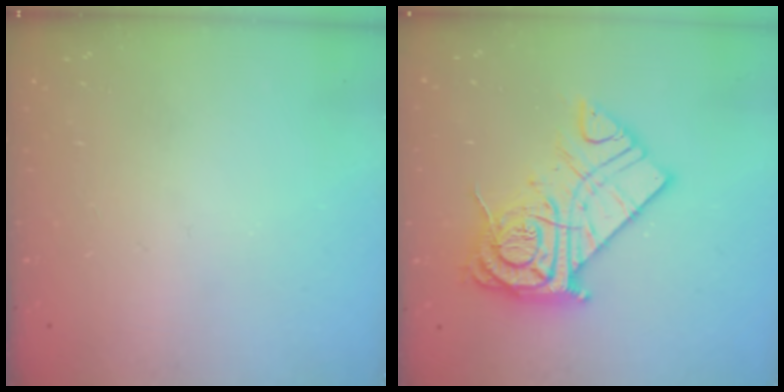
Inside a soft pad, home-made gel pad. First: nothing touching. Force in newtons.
{"total": 17.8, "press": 17.7, "slide": 1.6}